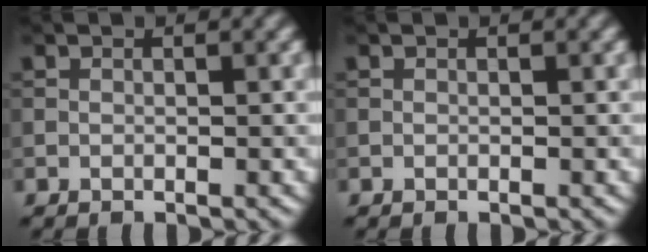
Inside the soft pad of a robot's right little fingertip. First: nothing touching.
{"total": 0.0}